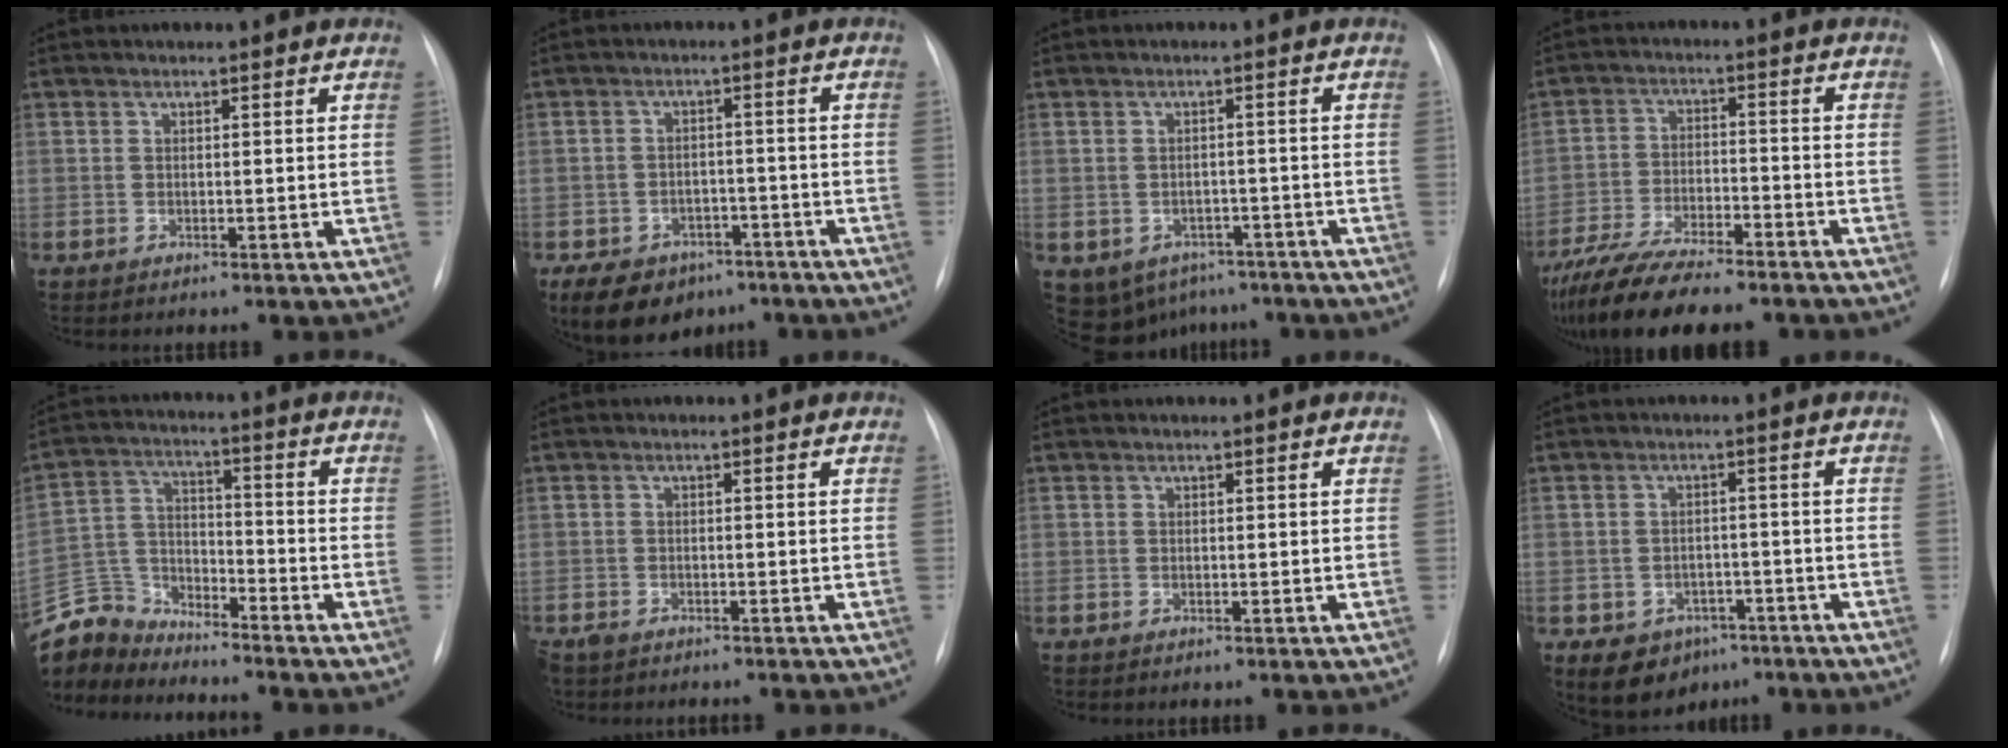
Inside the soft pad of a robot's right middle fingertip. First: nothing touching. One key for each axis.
{"total": 12.1, "fx": -7.8, "fy": 8.0, "fz": 4.6, "tx": -0.101, "ty": 0.003, "tz": -0.110}
{"total": 10.7, "fx": -6.2, "fy": 8.0, "fz": 3.2, "tx": -0.073, "ty": 0.009, "tz": -0.071}
{"total": 15.4, "fx": -12.8, "fy": 3.2, "fz": 7.8, "tx": -0.153, "ty": -0.019, "tz": -0.210}
{"total": 9.7, "fx": -9.5, "fy": 2.1, "fz": 0.2, "tx": -0.012, "ty": 0.016, "tz": -0.191}
{"total": 3.6, "fx": -3.1, "fy": 1.3, "fz": 1.3, "tx": -0.020, "ty": -0.005, "tz": -0.045}
{"total": 0.0}
{"total": 7.8, "fx": -4.7, "fy": 5.7, "fz": 2.6, "tx": -0.042, "ty": 0.011, "tz": -0.058}